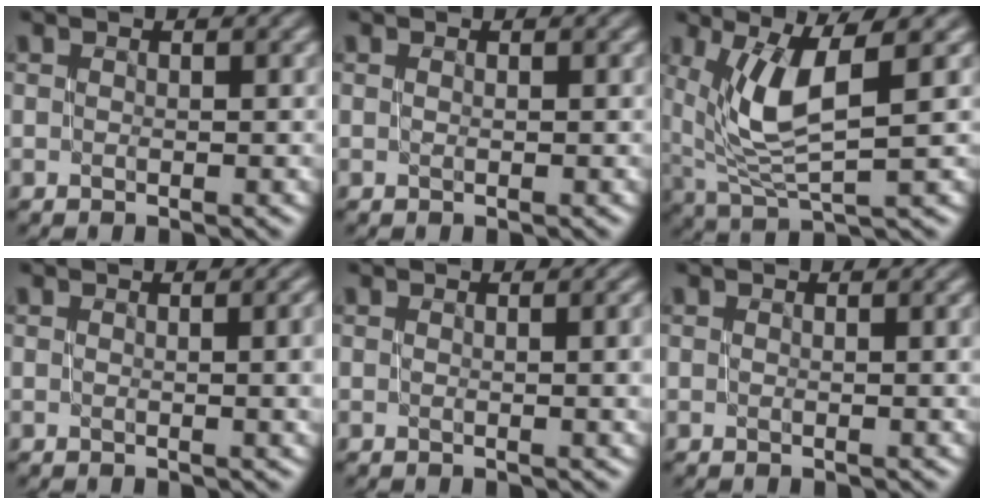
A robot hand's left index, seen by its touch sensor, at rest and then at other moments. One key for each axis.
{"total": 0.0}
{"total": 6.1, "fx": 1.8, "fy": 1.7, "fz": 5.6, "tx": -0.114, "ty": -0.002, "tz": 0.041}
{"total": 4.5, "fx": 0.1, "fy": 1.8, "fz": 4.1, "tx": -0.030, "ty": 0.007, "tz": 0.001}
{"total": 3.6, "fx": 0.1, "fy": 1.4, "fz": 3.4, "tx": -0.030, "ty": 0.007, "tz": 0.000}
{"total": 2.0, "fx": 0.1, "fy": 0.7, "fz": 1.9, "tx": -0.021, "ty": 0.004, "tz": -0.001}